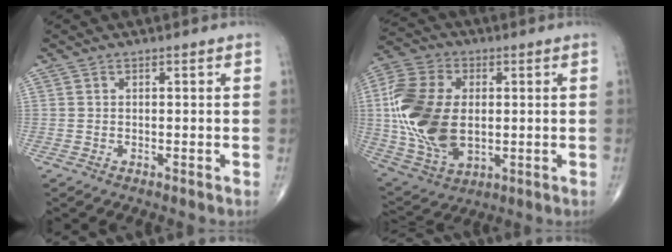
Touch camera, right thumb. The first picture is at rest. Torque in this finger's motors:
{"motor_torque": [2.51, 2.50, 1.88, 0.22, 0.24]}